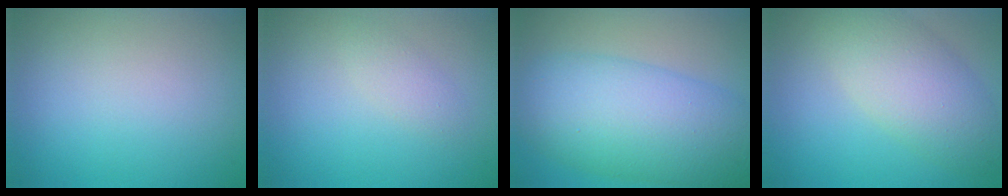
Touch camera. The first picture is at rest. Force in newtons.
{"total": 1.4, "press": 1.4, "slide": 0.1}
{"total": 10.0, "press": 10.0, "slide": 0.2}
{"total": 5.6, "press": 5.6, "slide": 0.1}